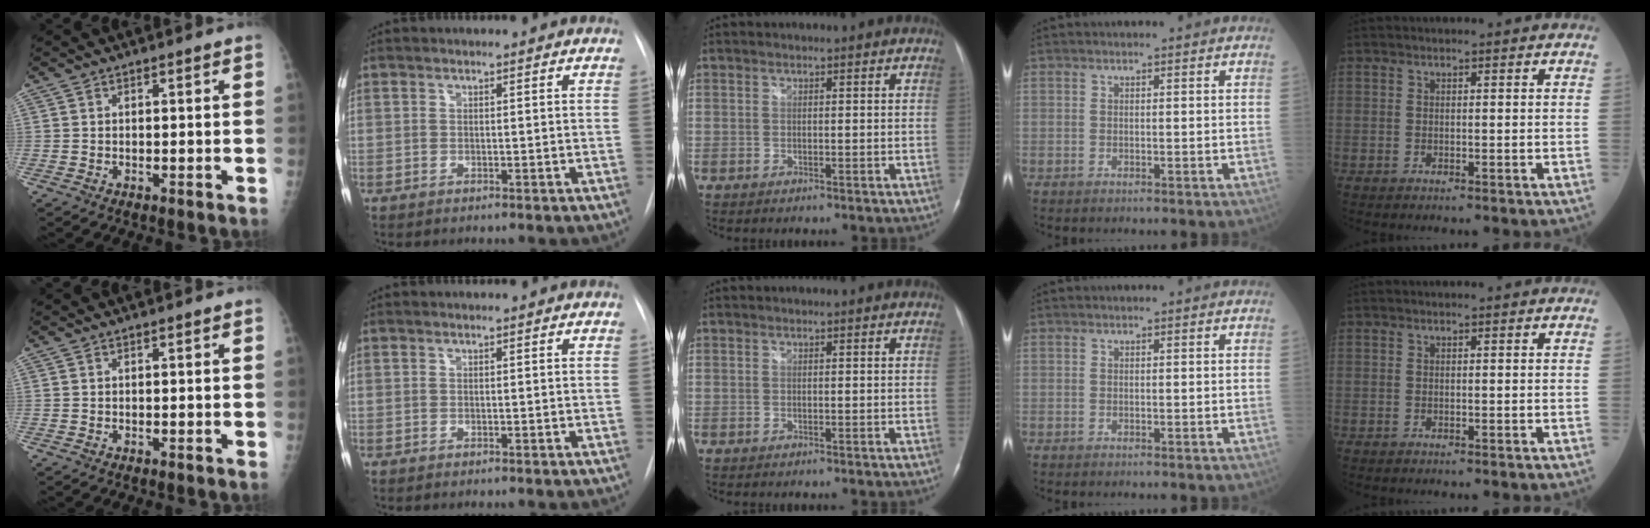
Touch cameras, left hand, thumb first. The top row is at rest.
{}